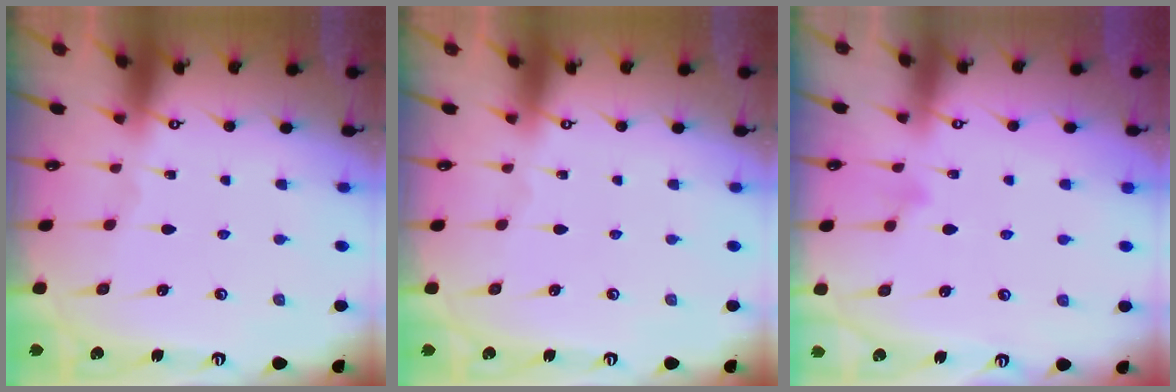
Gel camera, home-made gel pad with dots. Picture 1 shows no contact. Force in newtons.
{"total": 0.0}
{"total": 6.7, "press": 6.5, "slide": 1.4}